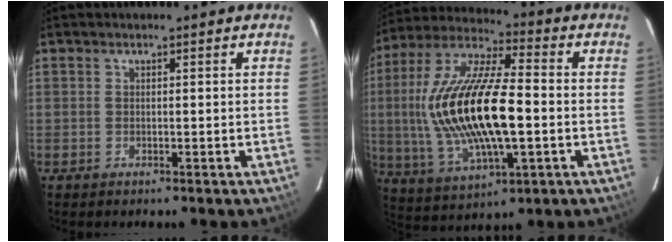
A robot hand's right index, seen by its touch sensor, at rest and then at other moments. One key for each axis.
{"total": 21.6, "fx": -1.1, "fy": 7.9, "fz": 20.0, "tx": -0.402, "ty": -0.002, "tz": -0.015}